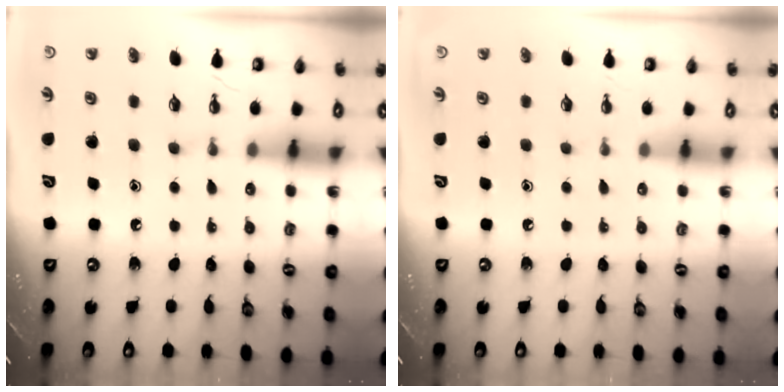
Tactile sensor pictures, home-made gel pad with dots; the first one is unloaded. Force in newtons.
{"total": 0.0}